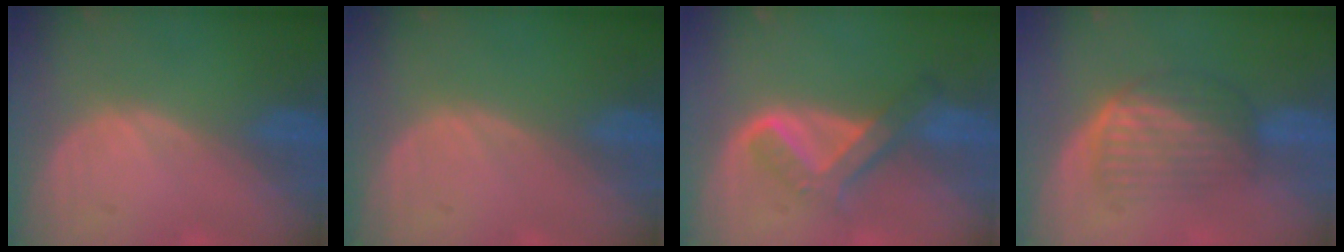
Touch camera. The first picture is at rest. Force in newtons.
{"total": 0.0}
{"total": 6.5, "press": 5.5, "slide": 3.3}
{"total": 6.7, "press": 5.8, "slide": 3.2}